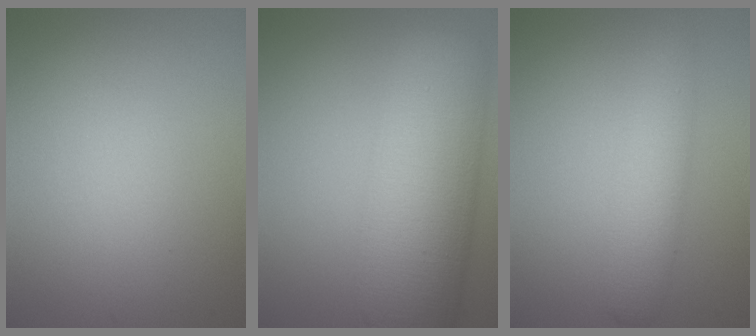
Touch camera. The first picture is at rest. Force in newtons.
{"total": 11.9, "press": 11.8, "slide": 0.4}
{"total": 3.6, "press": 3.6, "slide": 0.0}